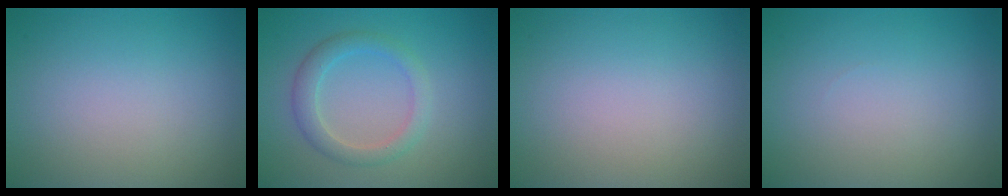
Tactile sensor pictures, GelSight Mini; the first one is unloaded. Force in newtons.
{"total": 2.6, "press": 2.6, "slide": 0.1}
{"total": 0.0}
{"total": 0.0}